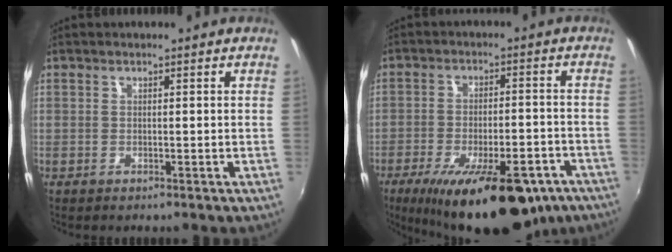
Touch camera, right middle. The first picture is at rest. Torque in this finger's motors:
{"motor_torque": [1.73, -0.41, 0.59, 0.21]}